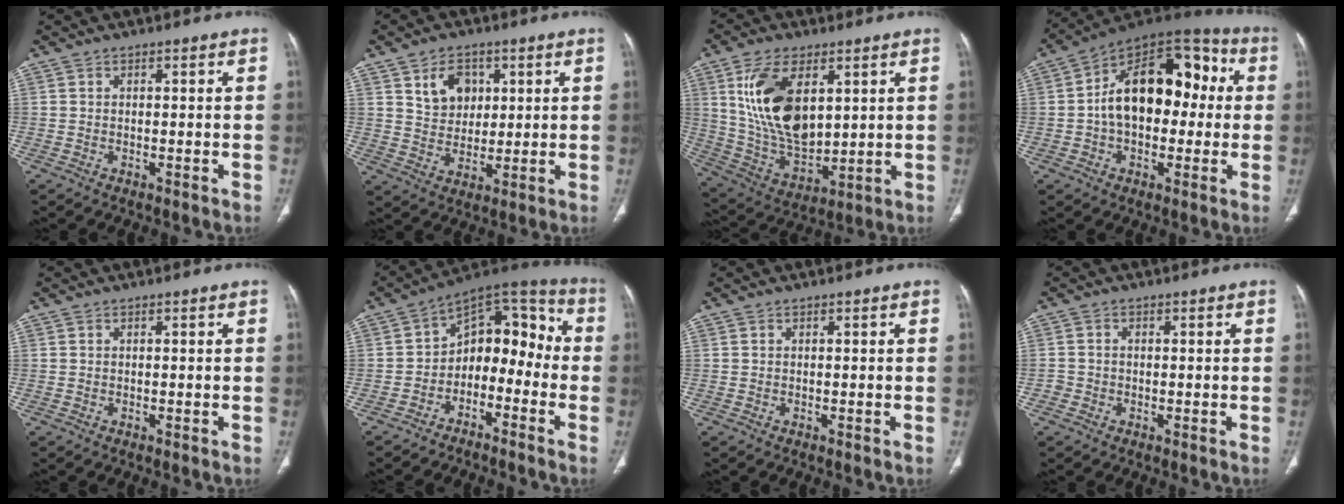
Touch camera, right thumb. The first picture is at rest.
{"total": 7.9, "force": [3.2, 5.9, 4.1], "torque": [-0.039, -0.018, 0.060]}
{"total": 17.5, "force": [5.4, 9.4, 13.7], "torque": [-0.244, -0.023, 0.117]}
{"total": 20.1, "force": [1.2, 12.5, 15.7], "torque": [-0.209, 0.051, 0.010]}
{"total": 0.0}
{"total": 13.4, "force": [-4.1, 9.1, 8.9], "torque": [-0.083, 0.088, -0.078]}
{"total": 0.0}
{"total": 1.5, "force": [-0.7, 1.3, 0.2], "torque": [0.000, 0.006, -0.017]}